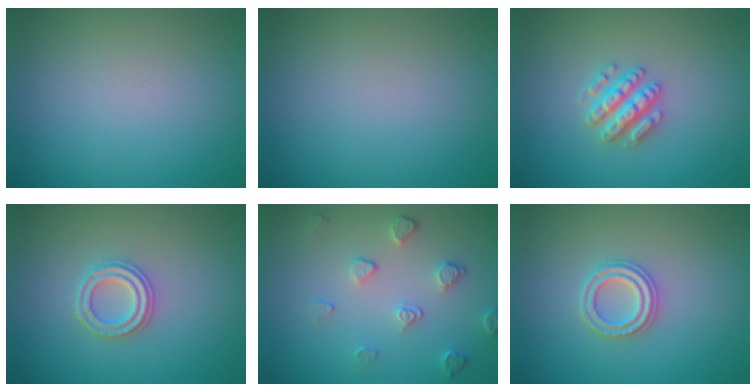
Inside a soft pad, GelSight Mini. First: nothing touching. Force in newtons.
{"total": 0.0}
{"total": 3.0, "press": 2.9, "slide": 0.6}
{"total": 2.3, "press": 2.2, "slide": 0.4}
{"total": 2.1, "press": 1.4, "slide": 1.5}
{"total": 2.3, "press": 2.2, "slide": 0.4}